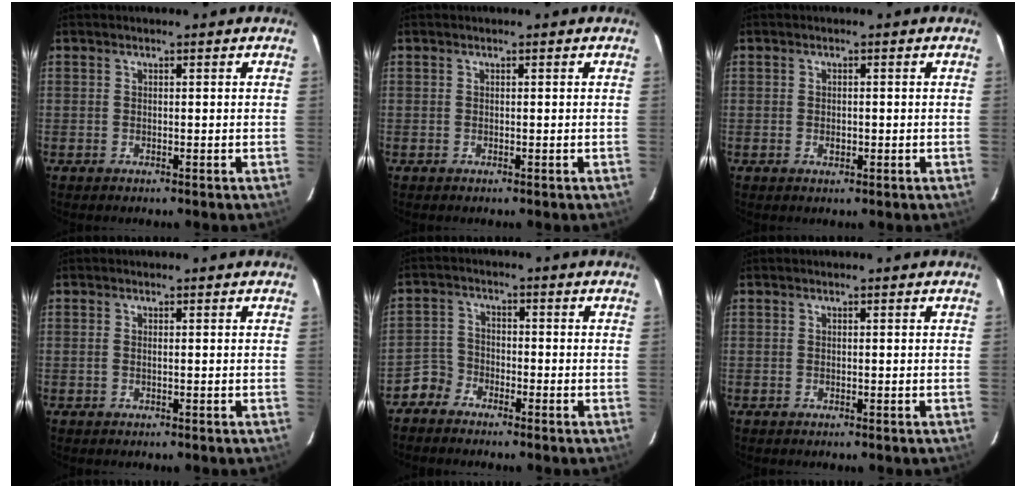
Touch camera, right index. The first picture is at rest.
{"total": 0.0}
{"total": 1.6, "force": [-0.4, 1.1, 1.1], "torque": [-0.018, 0.002, -0.006]}
{"total": 0.6, "force": [0.0, 0.1, 0.6], "torque": [-0.014, 0.001, -0.002]}
{"total": 4.1, "force": [-3.2, 2.5, 0.0], "torque": [-0.002, 0.015, -0.068]}
{"total": 0.0}